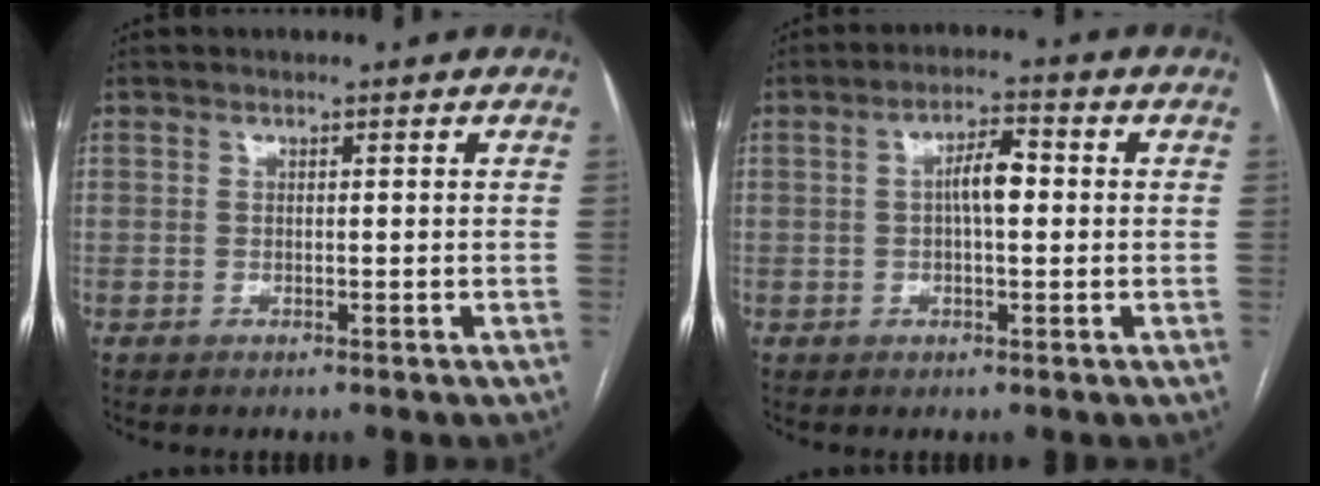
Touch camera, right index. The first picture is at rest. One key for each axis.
{"total": 4.9, "fx": 0.3, "fy": 1.5, "fz": 4.7, "tx": -0.082, "ty": 0.014, "tz": 0.003}